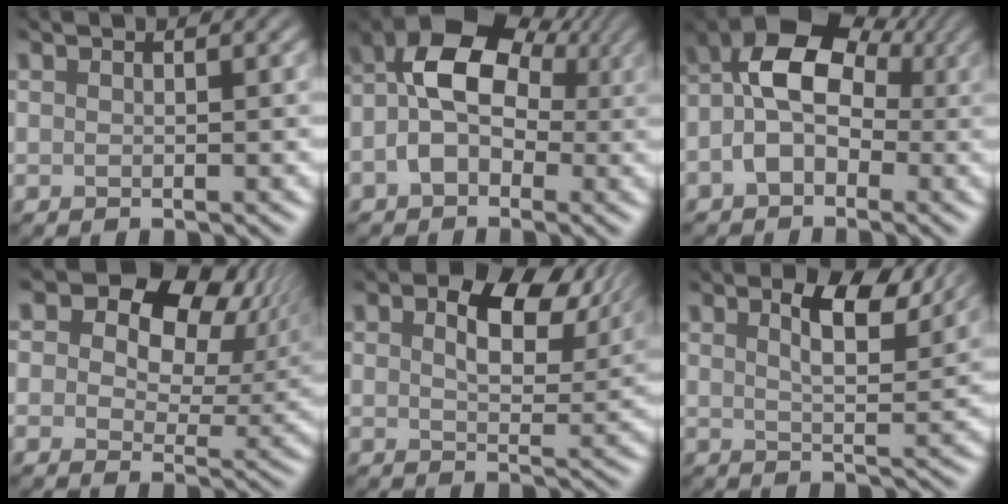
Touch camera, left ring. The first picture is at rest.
{"total": 7.2, "force": [-1.0, 4.9, 5.1], "torque": [-0.096, 0.008, -0.017]}
{"total": 6.7, "force": [-1.4, 4.6, 4.7], "torque": [-0.089, 0.011, -0.026]}
{"total": 10.8, "force": [3.8, 7.6, 6.7], "torque": [-0.105, 0.004, 0.065]}
{"total": 6.8, "force": [2.6, 4.2, 4.7], "torque": [-0.091, -0.009, 0.053]}
{"total": 4.3, "force": [2.2, 1.5, 3.4], "torque": [-0.076, -0.009, 0.050]}